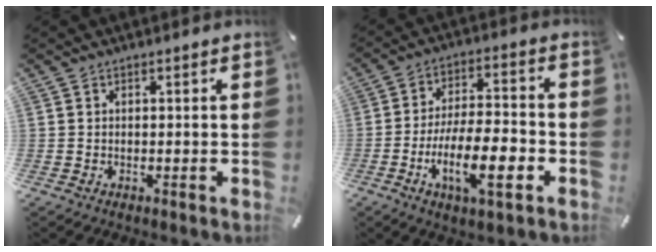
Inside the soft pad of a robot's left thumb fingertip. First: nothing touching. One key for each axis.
{"total": 14.9, "fx": -5.5, "fy": 4.7, "fz": 13.0, "tx": -0.242, "ty": 0.002, "tz": -0.097}